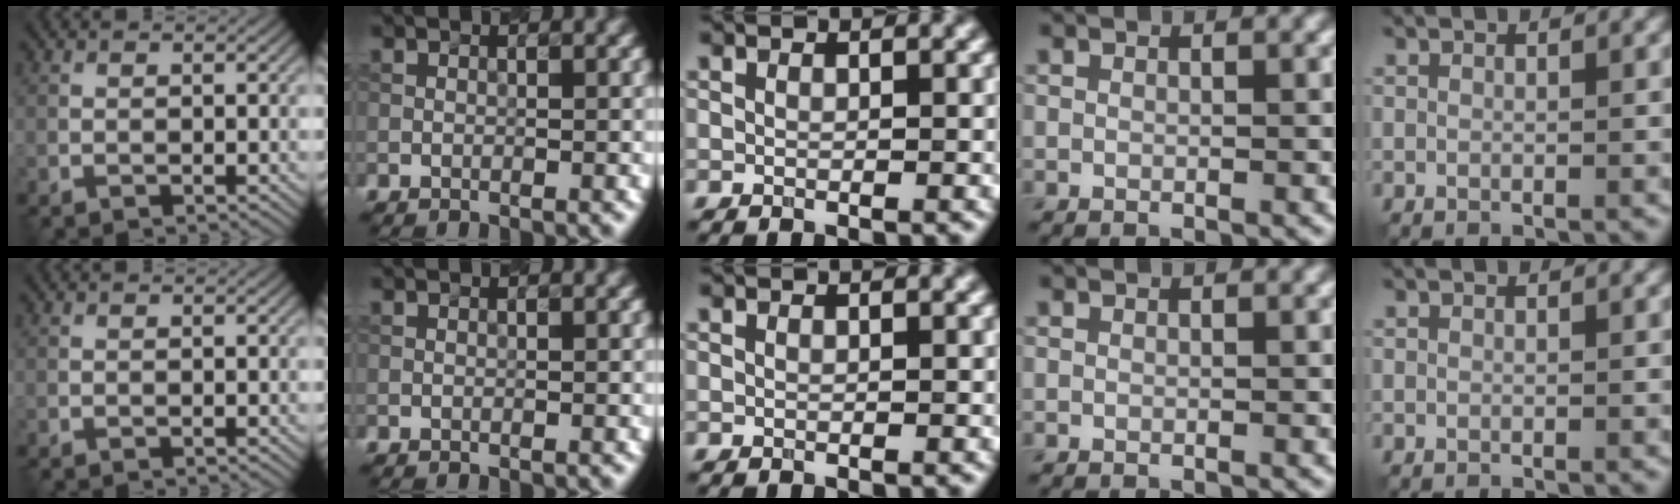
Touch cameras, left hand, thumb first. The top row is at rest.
{}